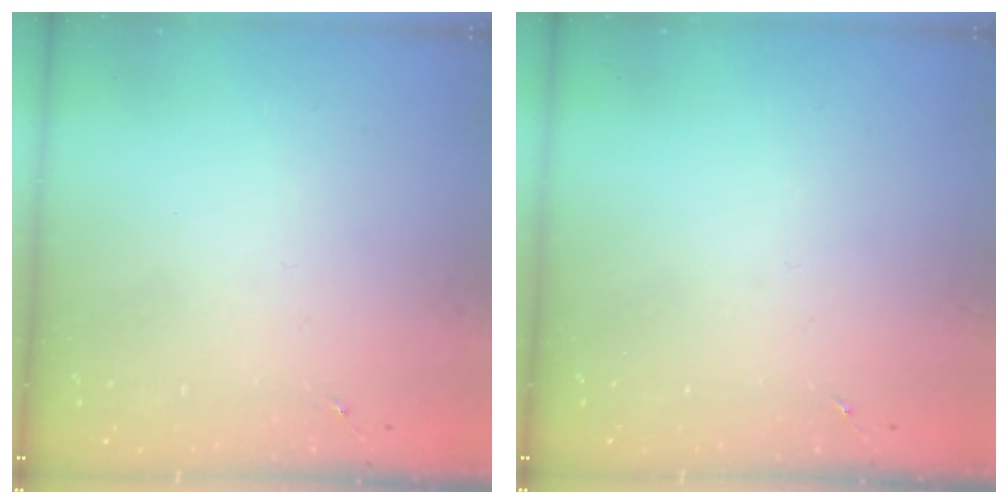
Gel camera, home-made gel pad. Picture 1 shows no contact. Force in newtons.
{"total": 0.0}